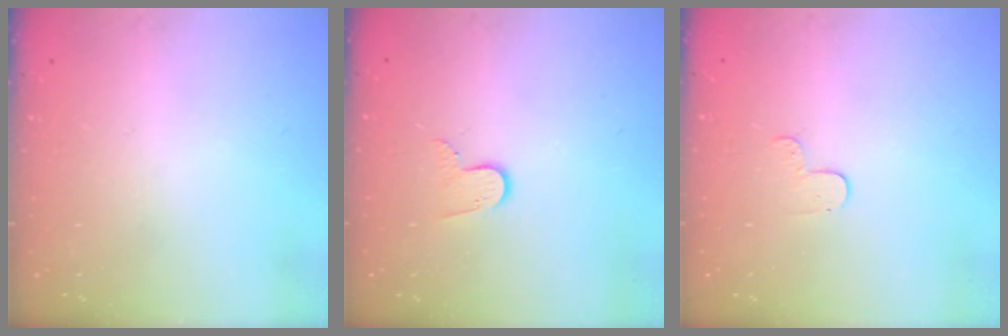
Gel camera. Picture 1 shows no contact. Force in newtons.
{"total": 6.4, "press": 6.3, "slide": 0.6}
{"total": 3.0, "press": 3.0, "slide": 0.3}